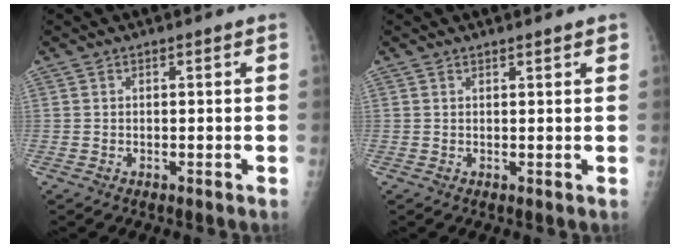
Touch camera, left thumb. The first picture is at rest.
{"total": 1.5, "force": [1.2, 0.2, 0.8], "torque": [-0.005, 0.000, 0.016]}